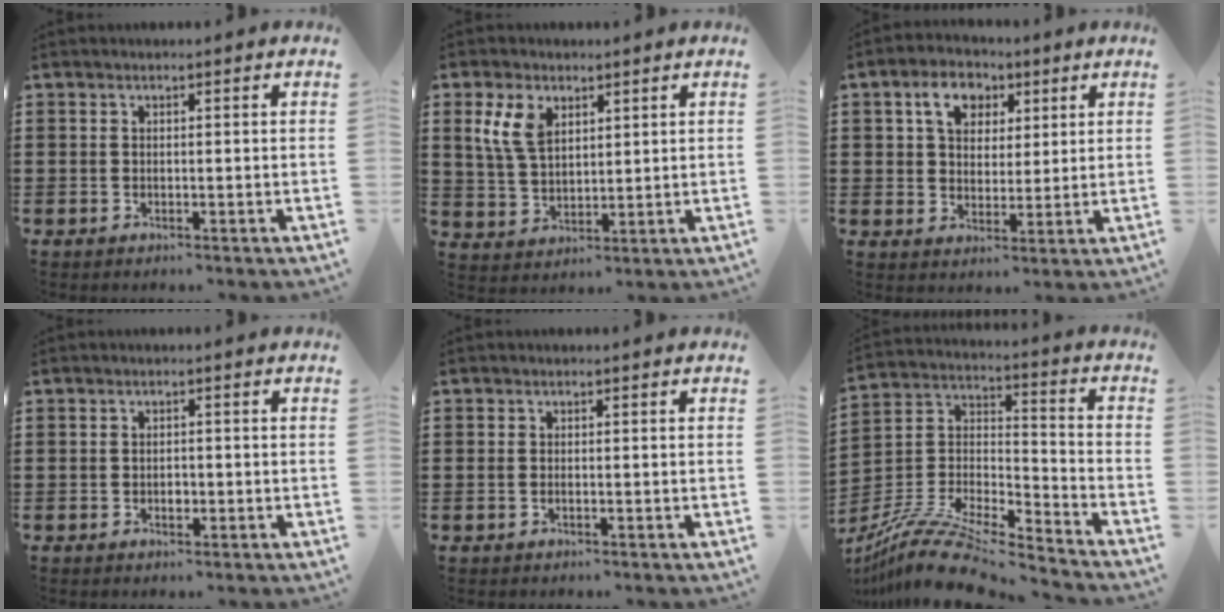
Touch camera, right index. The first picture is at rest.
{"total": 6.3, "force": [2.8, 3.7, 4.2], "torque": [-0.102, 0.006, 0.051]}
{"total": 6.5, "force": [3.0, 4.7, 3.3], "torque": [-0.064, 0.007, 0.048]}
{"total": 1.4, "force": [-0.4, 0.7, 1.2], "torque": [-0.023, -0.003, -0.006]}
{"total": 0.5, "force": [-0.2, 0.1, 0.5], "torque": [-0.011, -0.005, -0.003]}
{"total": 12.2, "force": [-10.3, 3.0, 5.8], "torque": [-0.121, 0.025, -0.203]}